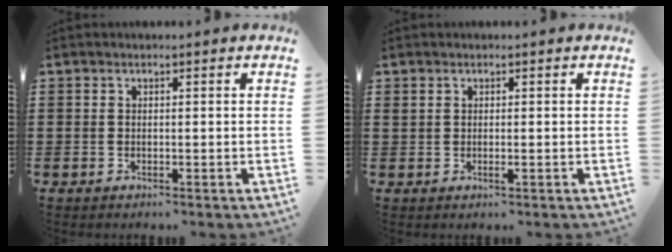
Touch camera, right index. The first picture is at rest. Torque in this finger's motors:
{"motor_torque": [-0.26, 0.52, 0.09, 0.08]}